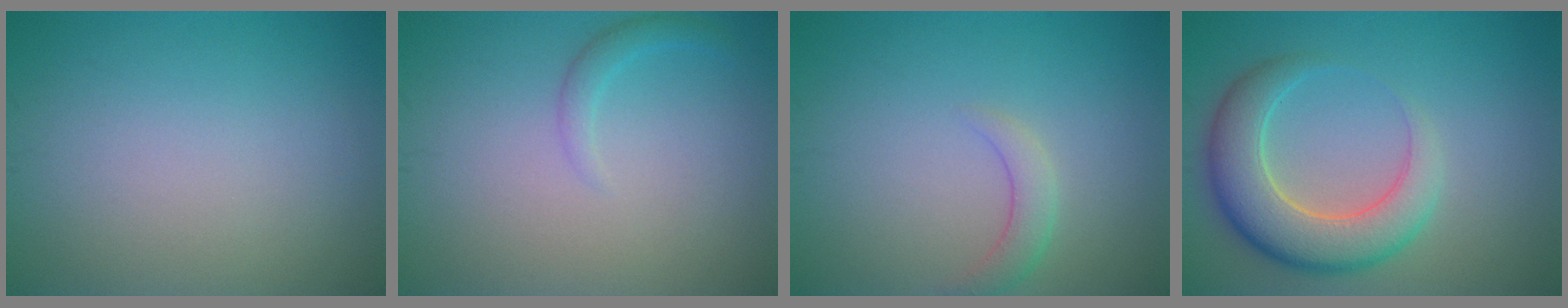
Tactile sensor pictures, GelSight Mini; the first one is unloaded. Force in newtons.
{"total": 1.4, "press": 1.4, "slide": 0.1}
{"total": 1.9, "press": 1.9, "slide": 0.2}
{"total": 6.8, "press": 6.7, "slide": 0.6}